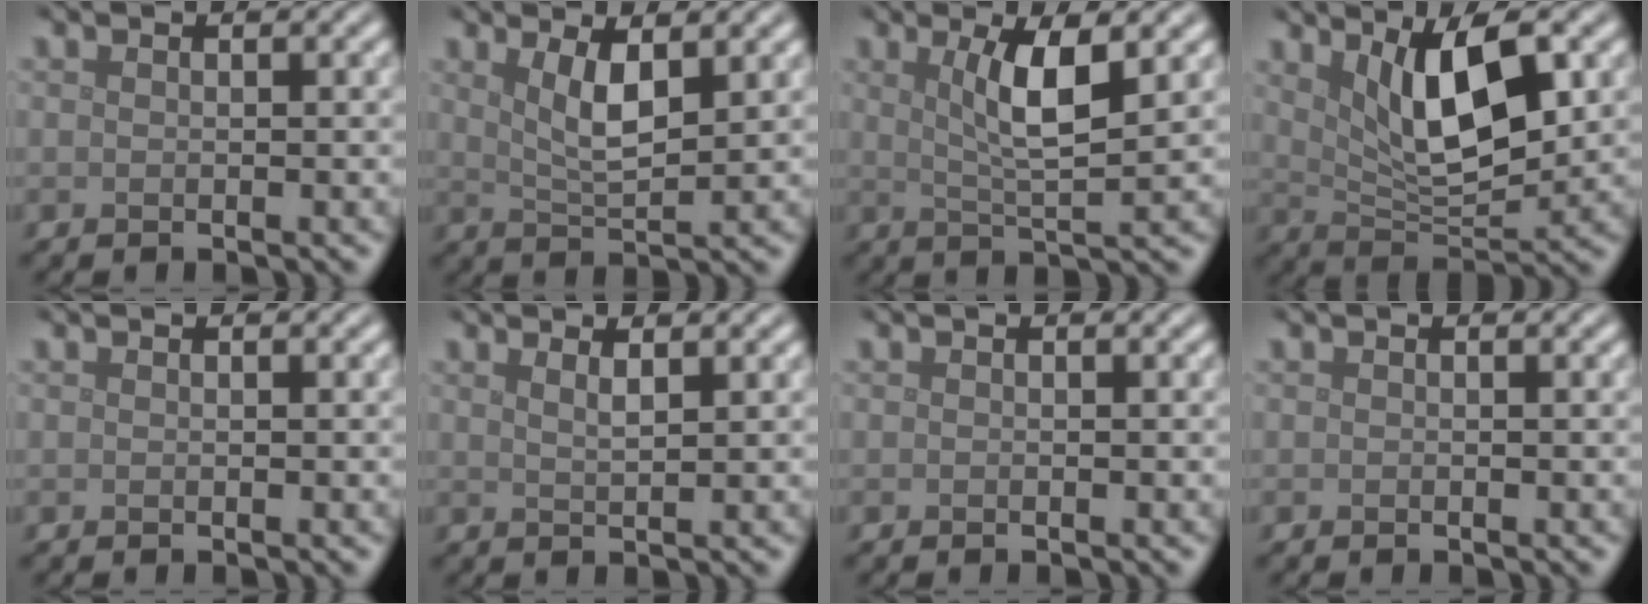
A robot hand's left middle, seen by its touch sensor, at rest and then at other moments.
{"total": 3.7, "force": [1.5, 1.0, 3.2], "torque": [-0.063, -0.006, 0.031]}
{"total": 4.7, "force": [1.5, 1.0, 4.3], "torque": [-0.080, -0.004, 0.029]}
{"total": 7.0, "force": [2.4, 2.4, 6.1], "torque": [-0.109, -0.009, 0.047]}
{"total": 0.0}
{"total": 1.6, "force": [1.0, 0.5, 1.2], "torque": [-0.012, 0.005, 0.011]}
{"total": 0.0}
{"total": 0.0}